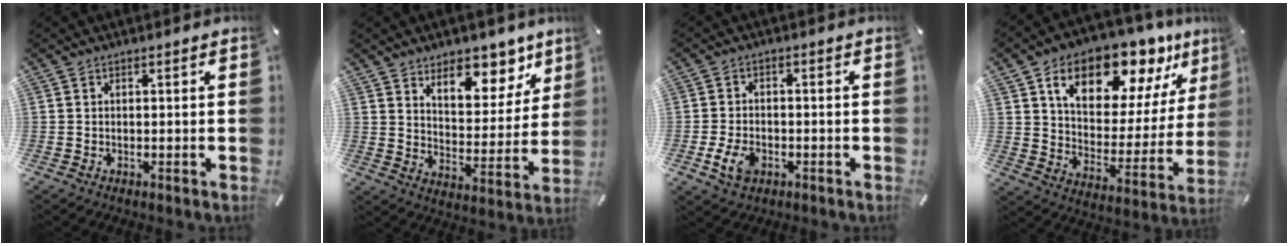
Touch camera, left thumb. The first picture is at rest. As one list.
[{"total": 10.8, "force": [8.5, 5.7, 3.3], "torque": [-0.029, -0.086, 0.147]}, {"total": 6.0, "force": [-2.2, 4.2, 3.7], "torque": [-0.091, 0.002, -0.043]}, {"total": 18.8, "force": [12.9, 9.9, 9.3], "torque": [-0.146, -0.085, 0.219]}]